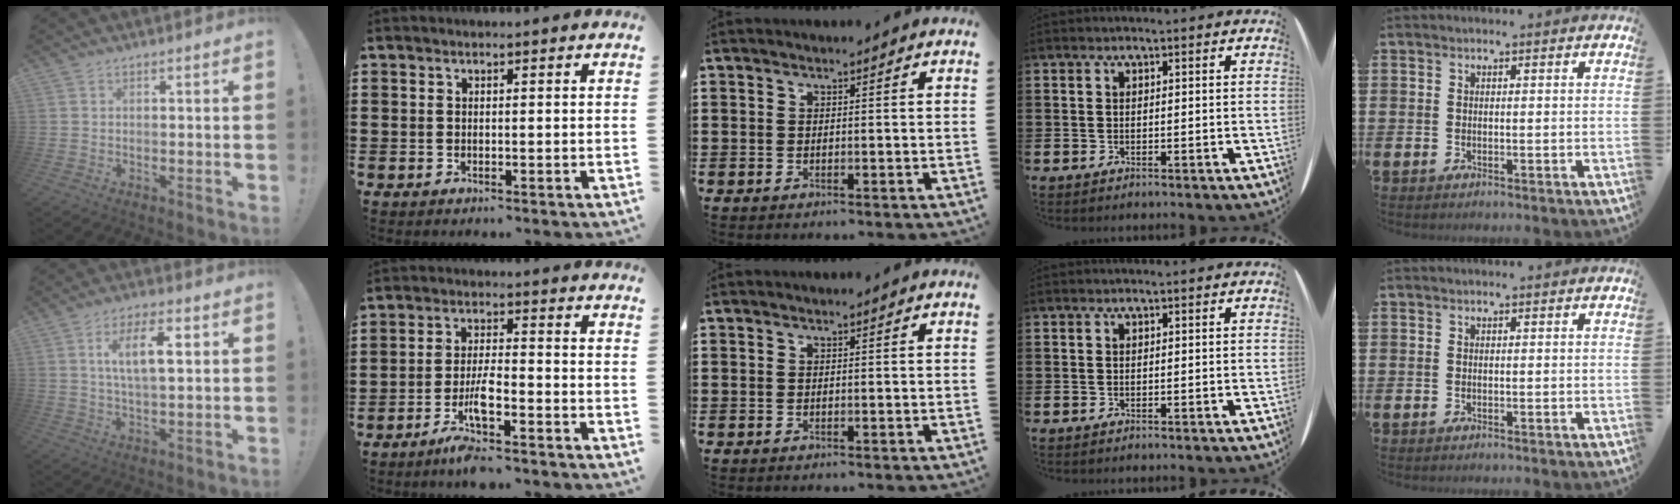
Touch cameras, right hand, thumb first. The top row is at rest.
{"thumb": {"total": 10.0, "force": [2.5, 3.8, 8.9], "torque": [-0.153, 0.009, 0.040]}, "index": {"total": 5.8, "force": [-3.8, 1.1, 4.3], "torque": [-0.100, -0.009, -0.076]}}